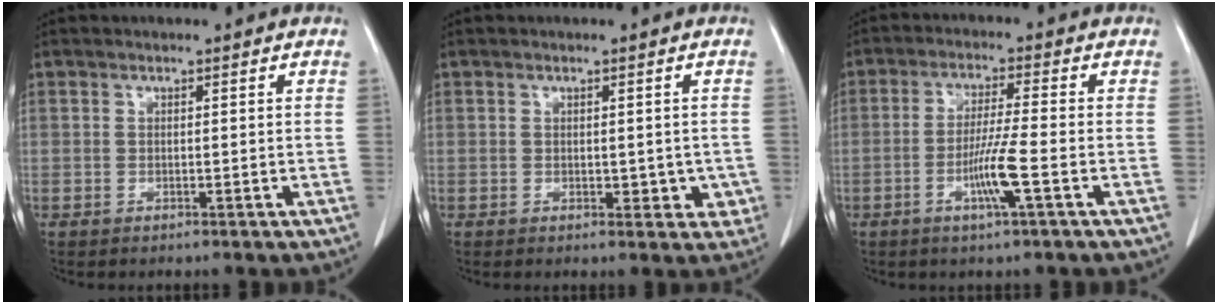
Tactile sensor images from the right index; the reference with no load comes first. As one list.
[{"total": 3.5, "force": [-0.5, 2.1, 2.7], "torque": [-0.016, 0.002, 0.000]}, {"total": 6.5, "force": [-2.3, -0.5, 6.1], "torque": [-0.117, -0.009, -0.045]}]